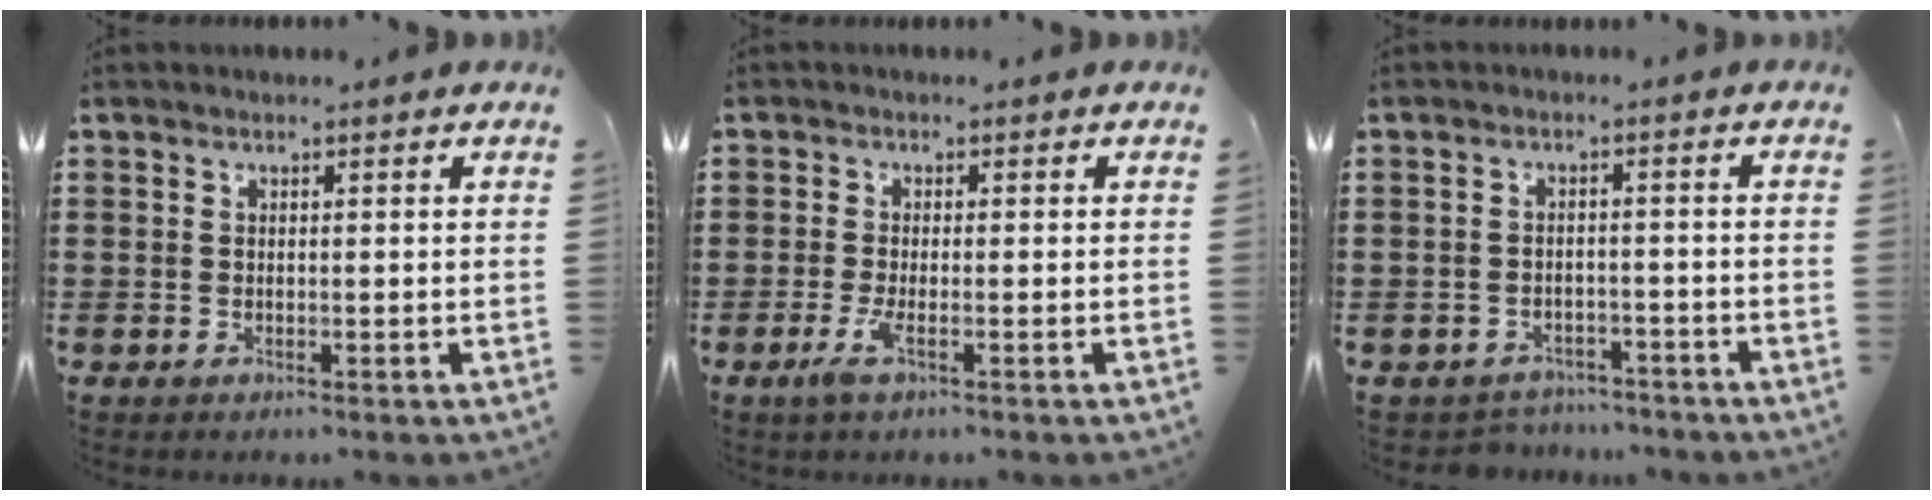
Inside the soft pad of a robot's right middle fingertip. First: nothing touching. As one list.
[{"total": 2.7, "force": [-1.0, 0.3, 2.5], "torque": [-0.058, -0.011, -0.022]}, {"total": 2.6, "force": [-2.5, 0.5, -0.4], "torque": [-0.003, -0.001, -0.056]}]